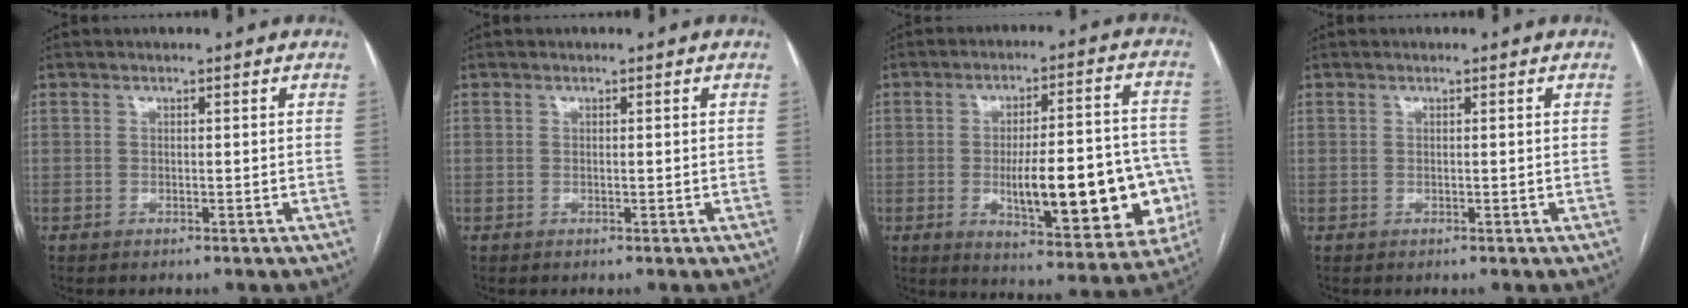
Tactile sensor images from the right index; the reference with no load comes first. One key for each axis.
{"total": 0.0}
{"total": 20.4, "fx": -4.3, "fy": 5.6, "fz": 19.2, "tx": -0.201, "ty": 0.024, "tz": -0.038}
{"total": 0.0}